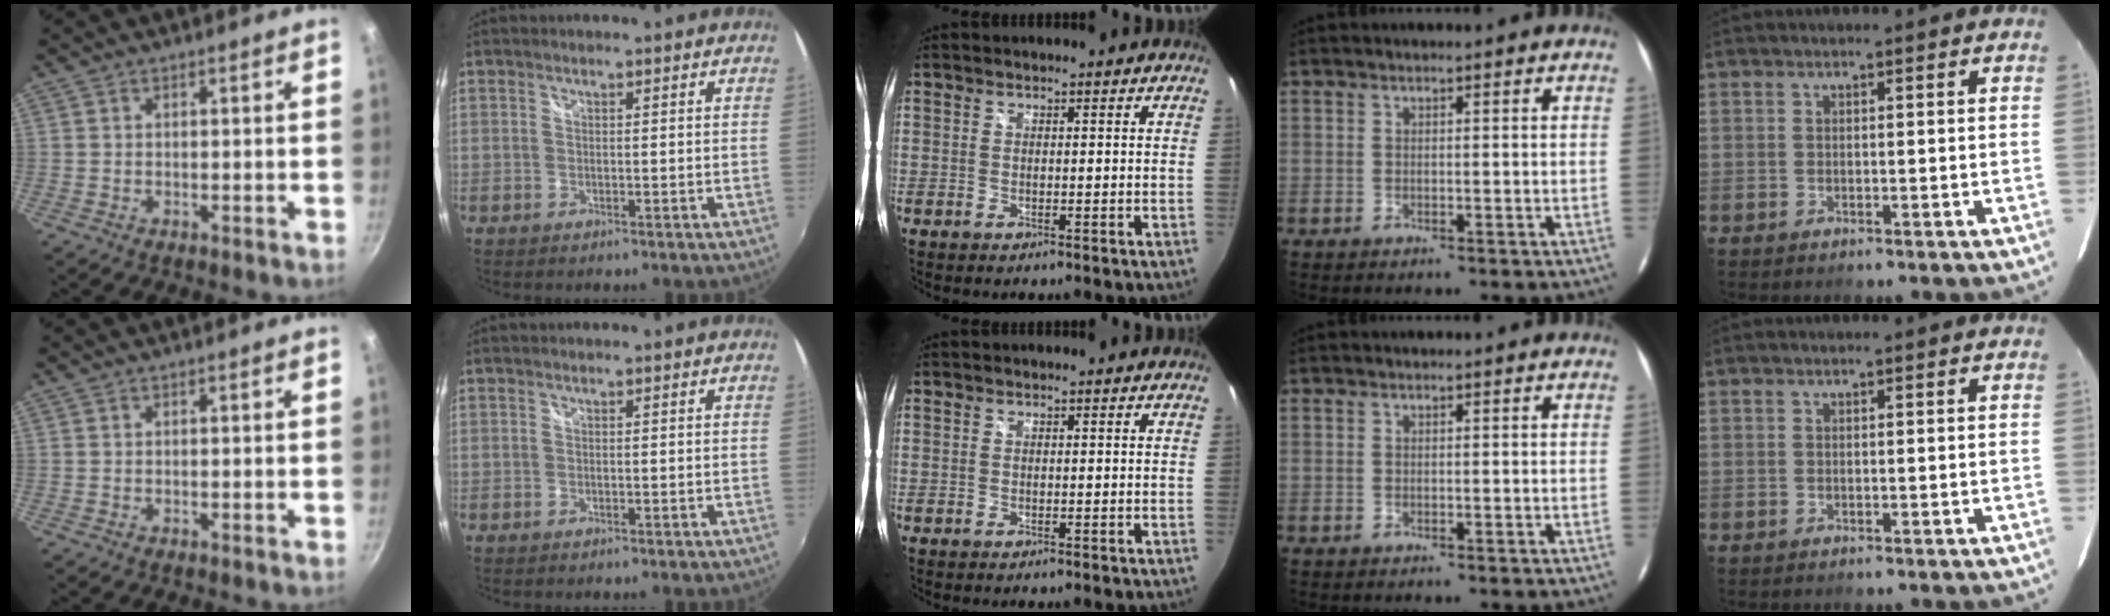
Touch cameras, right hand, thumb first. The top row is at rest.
{}